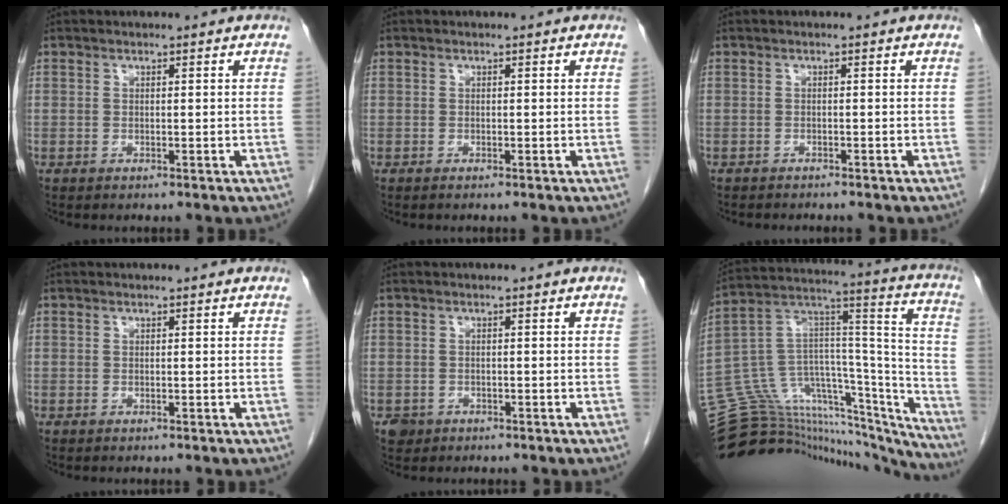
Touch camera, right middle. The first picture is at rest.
{"total": 0.0}
{"total": 2.3, "force": [-2.1, 0.6, 0.6], "torque": [-0.013, -0.003, -0.025]}
{"total": 0.0}
{"total": 1.7, "force": [-1.0, 1.4, 0.2], "torque": [-0.005, 0.005, -0.013]}
{"total": 35.2, "force": [-32.3, 8.3, 11.2], "torque": [-0.135, 0.035, -0.457]}